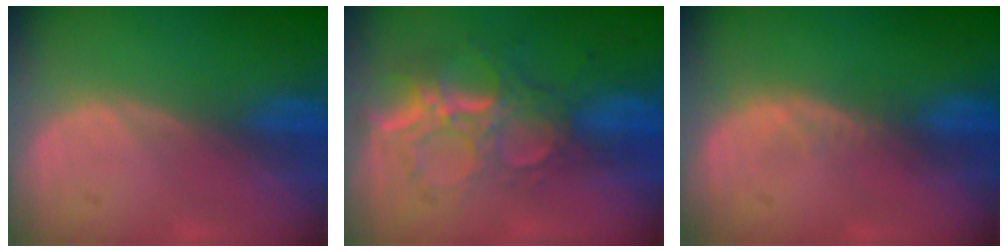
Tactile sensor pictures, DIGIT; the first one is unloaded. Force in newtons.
{"total": 8.9, "press": 7.8, "slide": 4.3}
{"total": 1.1, "press": 1.1, "slide": 0.3}